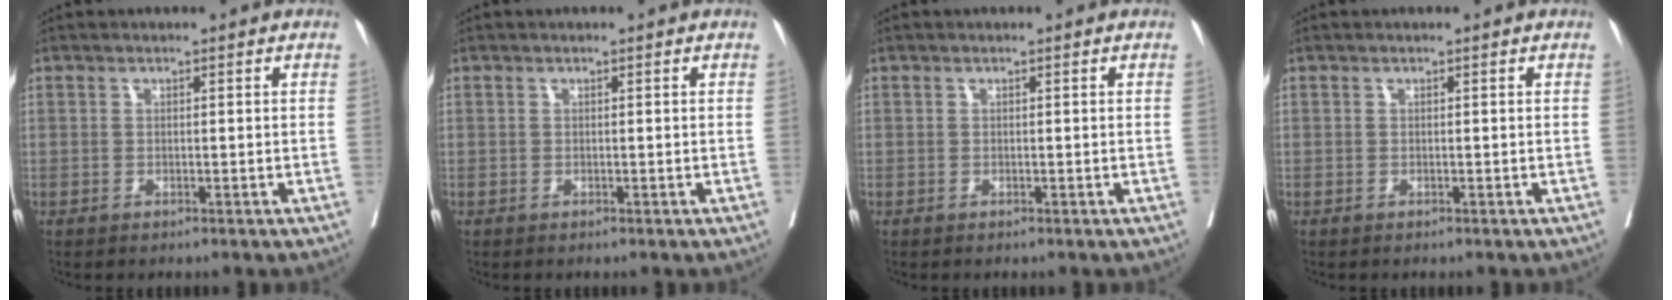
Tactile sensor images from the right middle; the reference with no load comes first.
{"total": 0.0}
{"total": 0.0}
{"total": 0.0}